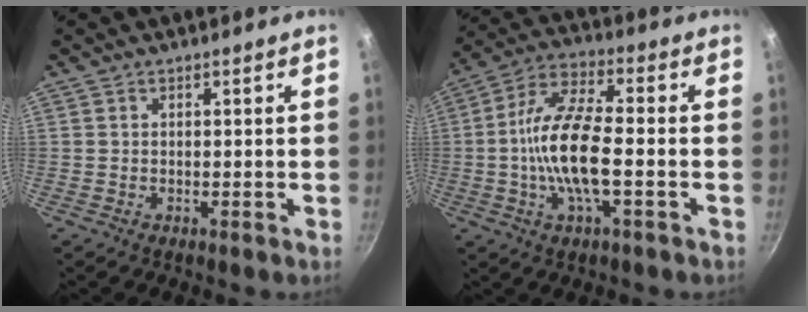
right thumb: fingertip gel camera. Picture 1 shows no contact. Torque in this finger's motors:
{"motor_torque": [2.29, 2.72, 1.61, 0.12, 0.22]}